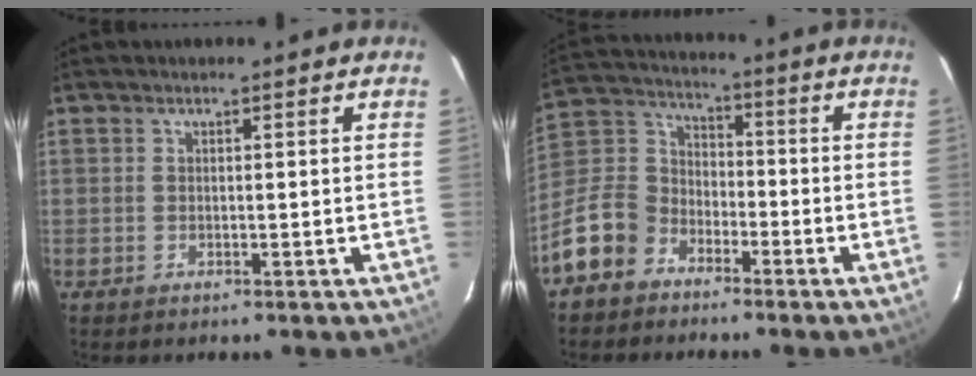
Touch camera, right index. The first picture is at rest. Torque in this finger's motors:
{"motor_torque": [0.34, -0.35, -0.56, -0.21]}